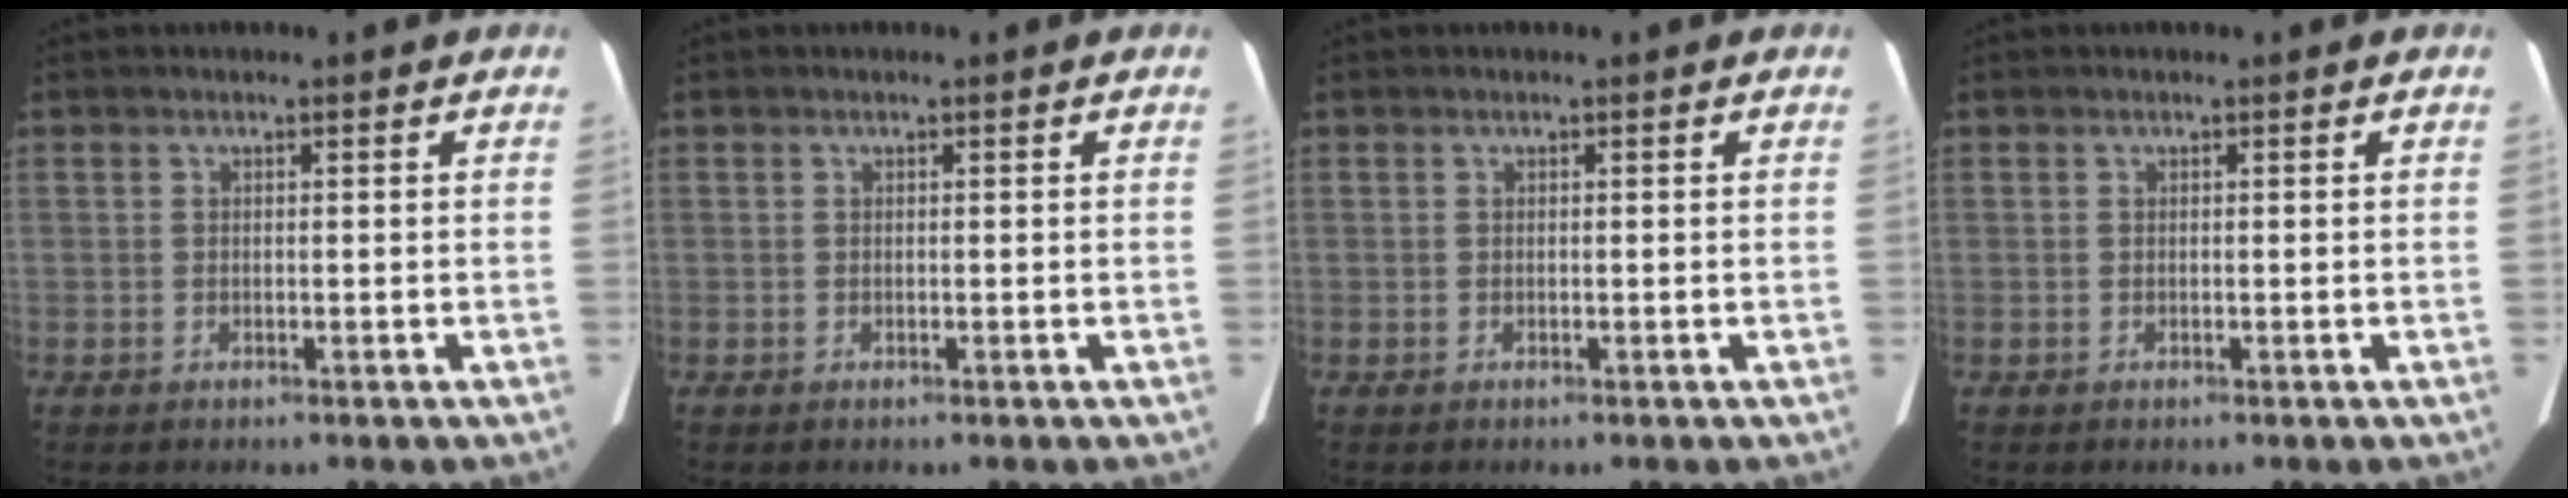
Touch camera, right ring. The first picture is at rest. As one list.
[{"total": 0.0}, {"total": 0.0}, {"total": 0.0}]